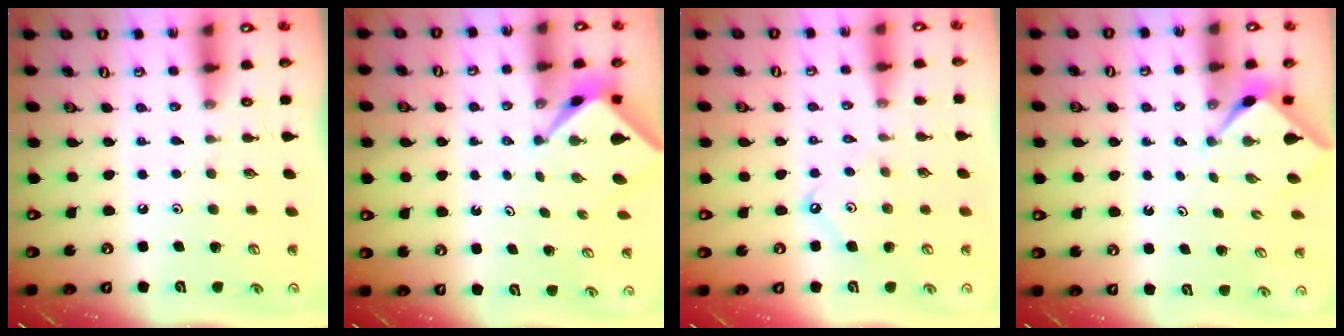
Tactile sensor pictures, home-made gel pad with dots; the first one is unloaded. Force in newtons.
{"total": 2.3, "press": 2.3, "slide": 0.3}
{"total": 5.9, "press": 5.8, "slide": 0.7}
{"total": 2.3, "press": 2.3, "slide": 0.1}